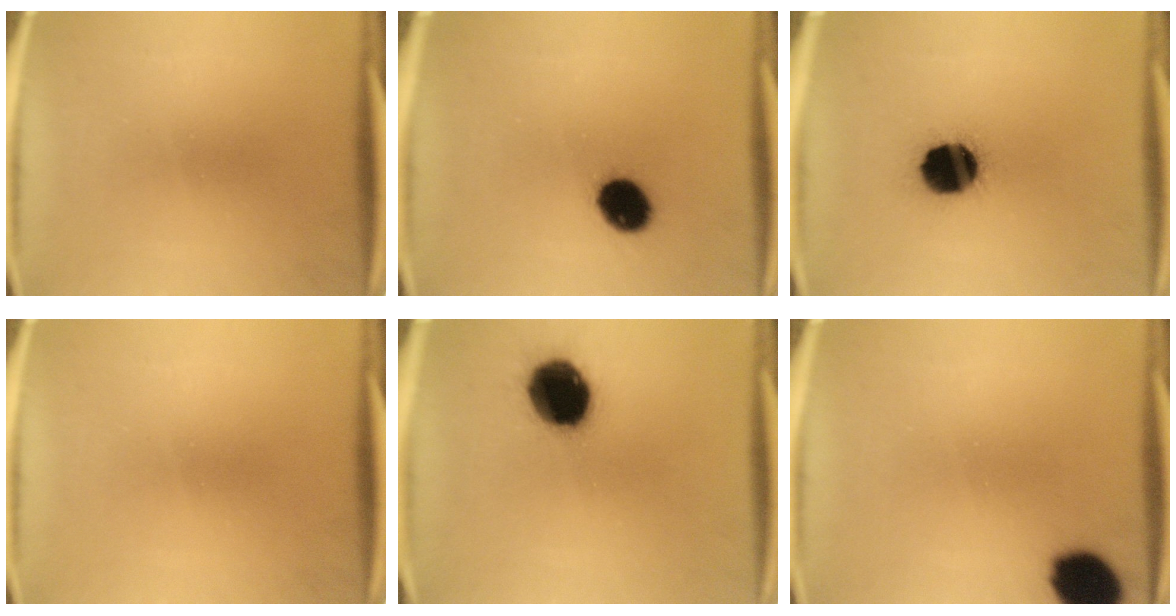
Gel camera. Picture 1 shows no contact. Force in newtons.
{"total": 9.2}
{"total": 15.3}
{"total": 0.0}
{"total": 16.8}
{"total": 11.9}